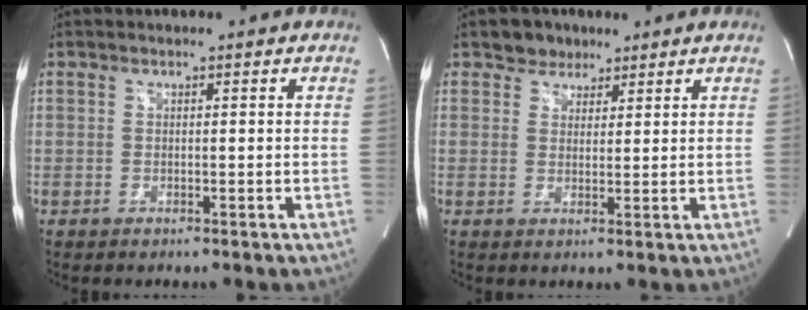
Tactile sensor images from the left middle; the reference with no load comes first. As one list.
[{"total": 3.4, "force": [2.5, 2.3, 0.2], "torque": [-0.001, 0.006, 0.037]}]